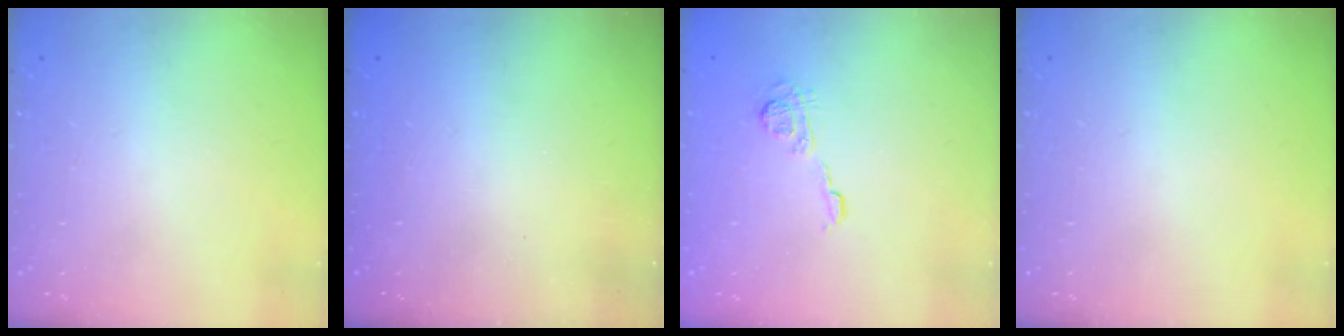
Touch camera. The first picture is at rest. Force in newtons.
{"total": 2.4, "press": 2.2, "slide": 0.8}
{"total": 7.6, "press": 7.5, "slide": 0.9}
{"total": 0.0}